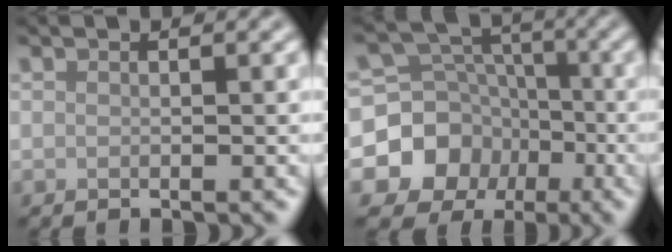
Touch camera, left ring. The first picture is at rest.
{"total": 8.1, "force": [-3.0, 7.1, 2.3], "torque": [-0.035, 0.010, -0.076]}